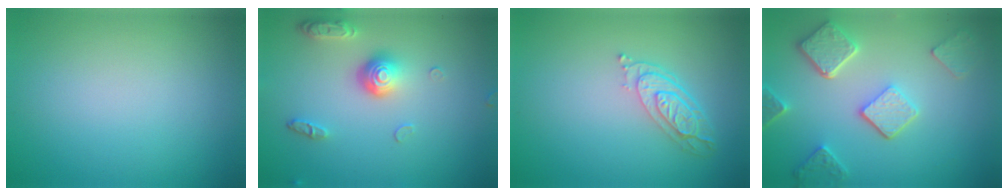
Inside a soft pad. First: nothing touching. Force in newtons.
{"total": 3.7, "press": 2.8, "slide": 2.4}
{"total": 3.4, "press": 2.7, "slide": 2.1}
{"total": 5.0, "press": 3.8, "slide": 3.2}